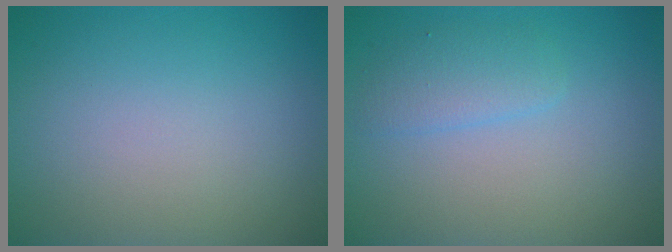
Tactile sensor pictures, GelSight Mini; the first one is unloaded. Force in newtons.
{"total": 1.9, "press": 1.9, "slide": 0.1}